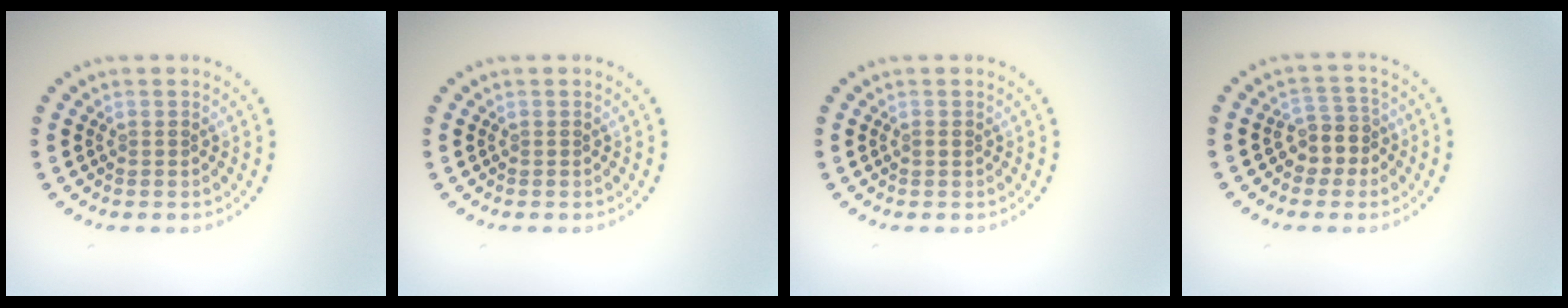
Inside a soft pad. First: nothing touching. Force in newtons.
{"total": 0.0}
{"total": 0.7, "press": 0.7, "slide": 0.1}
{"total": 2.8, "press": 2.4, "slide": 1.4}